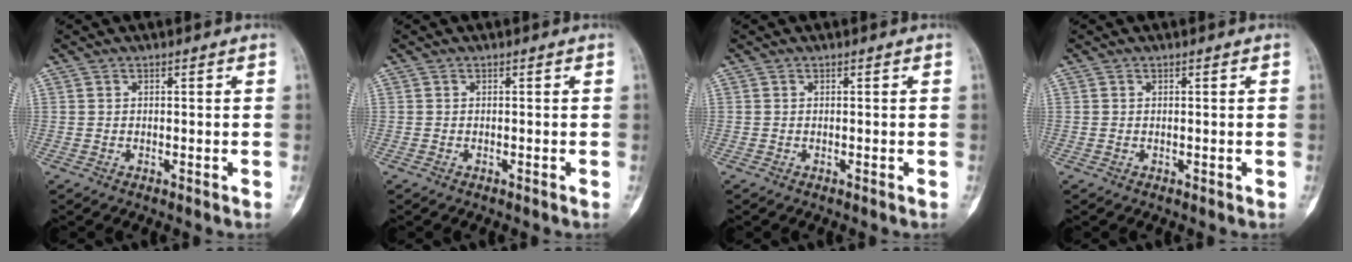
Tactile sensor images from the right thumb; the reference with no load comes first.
{"total": 0.0}
{"total": 0.0}
{"total": 0.0}